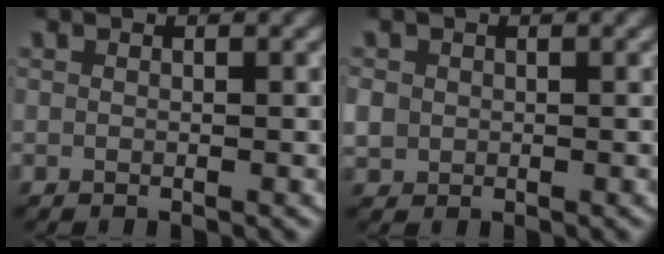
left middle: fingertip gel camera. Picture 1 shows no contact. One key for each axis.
{"total": 2.2, "fx": 0.0, "fy": 2.1, "fz": 0.8, "tx": -0.031, "ty": -0.005, "tz": 0.005}